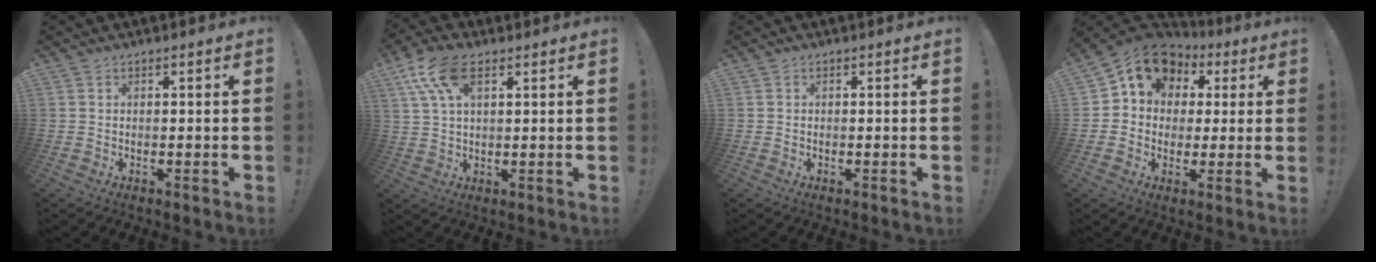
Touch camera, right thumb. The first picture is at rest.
{"total": 11.7, "force": [5.2, 5.9, 8.7], "torque": [-0.158, -0.007, 0.100]}
{"total": 0.0}
{"total": 12.3, "force": [5.4, 9.6, 5.4], "torque": [-0.082, -0.031, 0.101]}